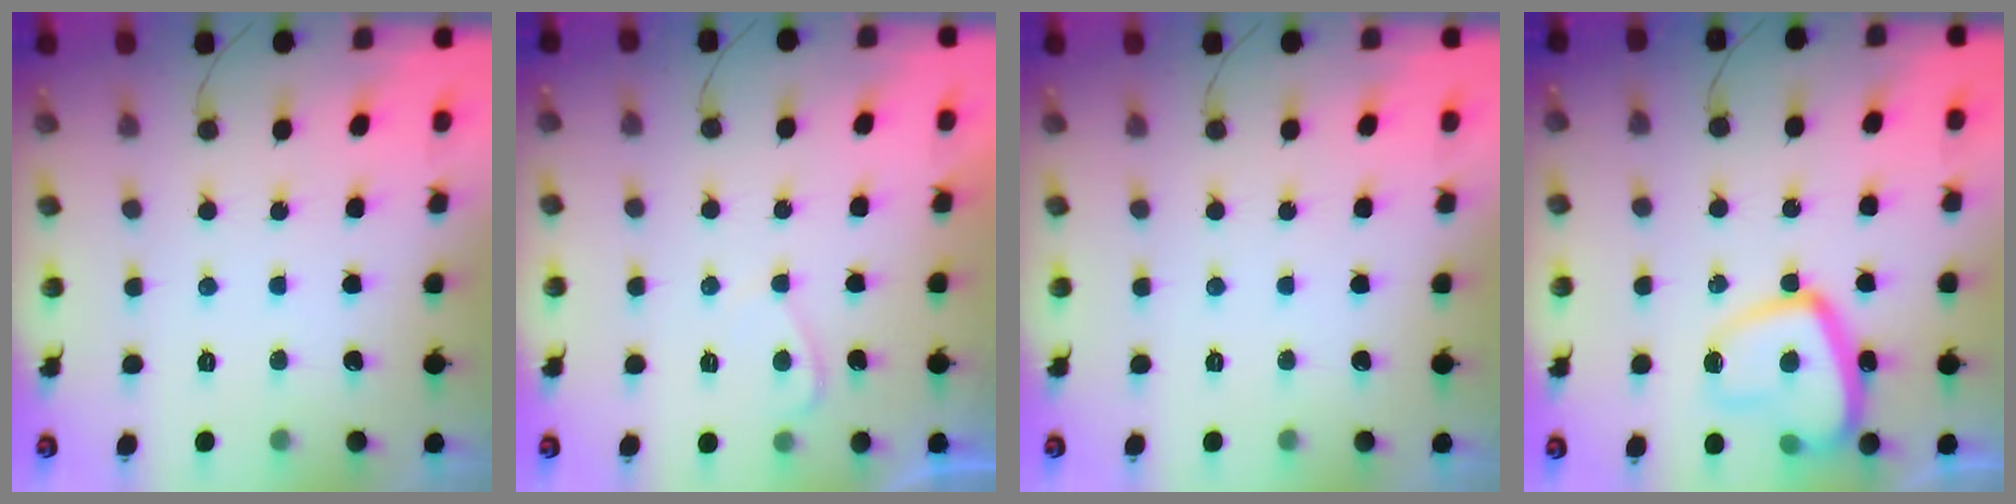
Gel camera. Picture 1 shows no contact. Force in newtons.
{"total": 1.0, "press": 0.7, "slide": 0.6}
{"total": 0.0}
{"total": 14.7, "press": 14.6, "slide": 1.6}